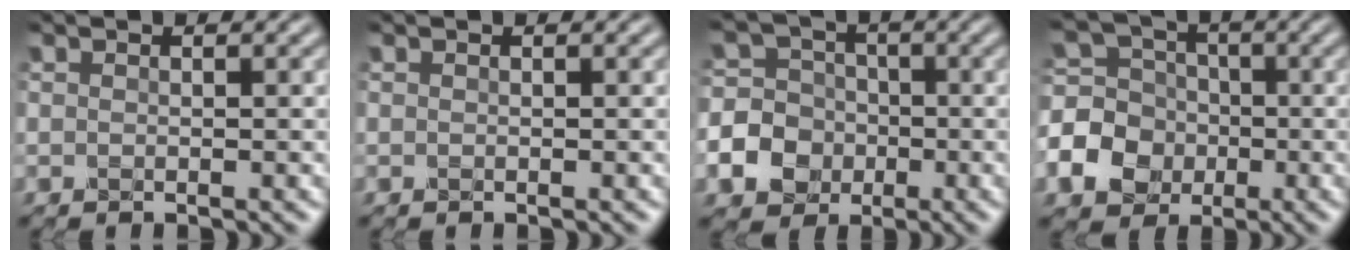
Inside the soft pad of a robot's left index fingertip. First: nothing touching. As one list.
[{"total": 0.0}, {"total": 11.5, "force": [-4.2, 10.4, 2.7], "torque": [-0.095, -0.020, -0.090]}, {"total": 10.0, "force": [-3.2, 8.8, 3.6], "torque": [-0.093, 0.000, -0.089]}]